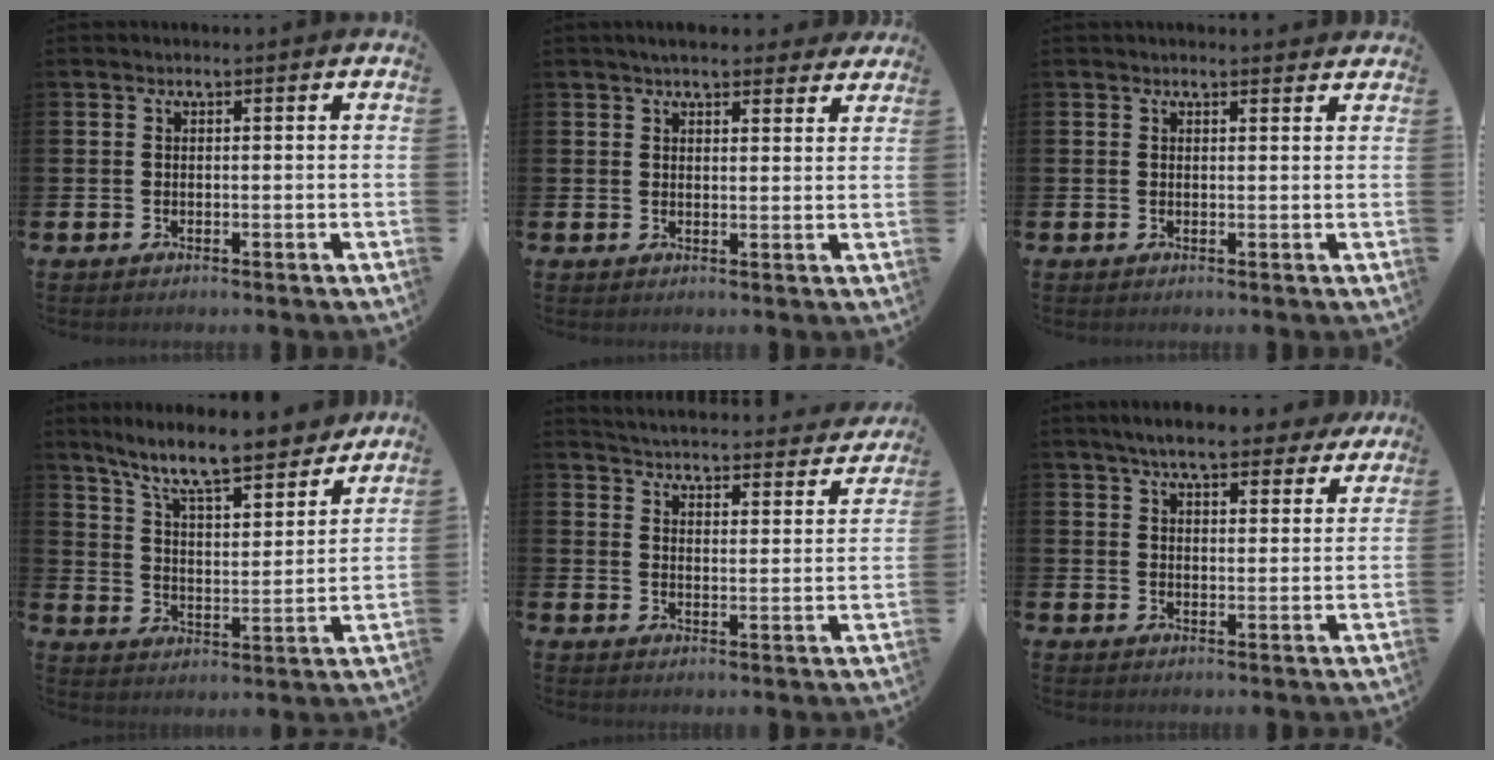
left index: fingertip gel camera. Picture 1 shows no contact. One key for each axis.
{"total": 4.3, "fx": 3.9, "fy": 1.1, "fz": 1.2, "tx": -0.020, "ty": -0.015, "tz": 0.070}
{"total": 1.1, "fx": 1.1, "fy": 0.1, "fz": 0.1, "tx": 0.003, "ty": -0.003, "tz": 0.019}
{"total": 10.5, "fx": 9.4, "fy": 1.5, "fz": 4.4, "tx": -0.106, "ty": -0.062, "tz": 0.160}
{"total": 4.6, "fx": 4.5, "fy": 0.4, "fz": 0.5, "tx": -0.028, "ty": -0.042, "tz": 0.075}
{"total": 7.6, "fx": 6.8, "fy": 1.6, "fz": 2.9, "tx": -0.057, "ty": -0.026, "tz": 0.120}